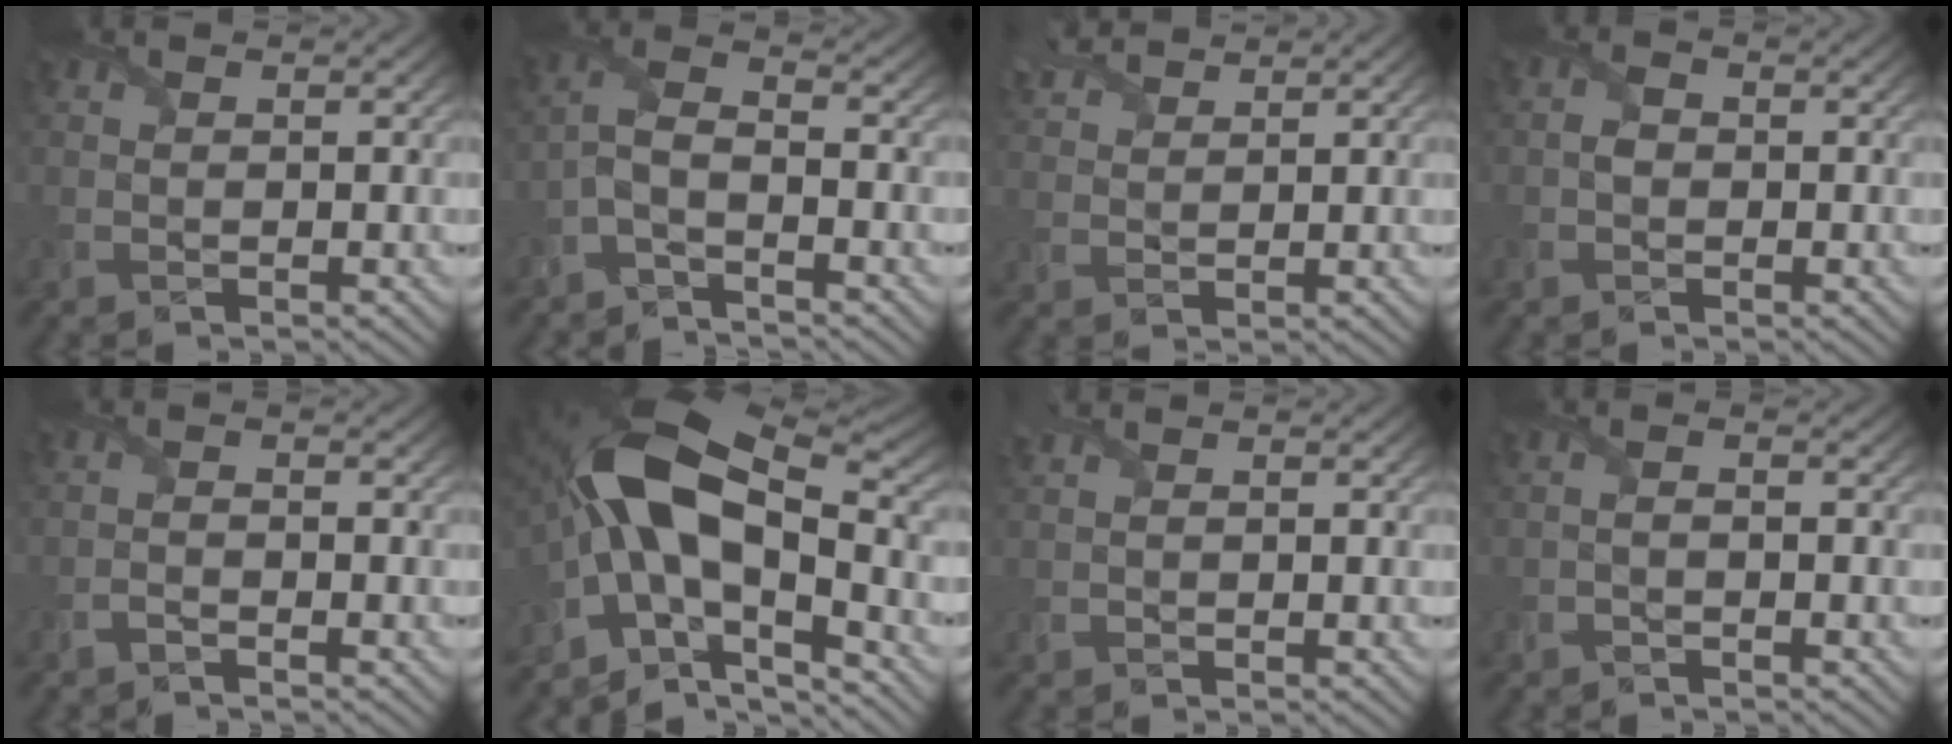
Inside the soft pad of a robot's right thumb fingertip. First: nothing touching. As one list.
[{"total": 4.0, "force": [-2.4, 1.2, 2.9], "torque": [-0.070, 0.003, -0.064]}, {"total": 4.1, "force": [3.5, 1.3, 1.7], "torque": [-0.047, 0.017, 0.073]}, {"total": 1.4, "force": [-0.3, 1.1, 0.8], "torque": [-0.019, 0.002, -0.011]}, {"total": 1.4, "force": [-1.0, 0.2, 0.9], "torque": [-0.021, 0.003, -0.025]}, {"total": 16.3, "force": [-3.0, 8.0, 13.9], "torque": [-0.258, 0.009, -0.066]}, {"total": 1.4, "force": [0.6, 0.8, 0.9], "torque": [-0.023, 0.004, 0.009]}, {"total": 1.0, "force": [-0.5, 0.2, 0.8], "torque": [-0.017, 0.002, -0.014]}]